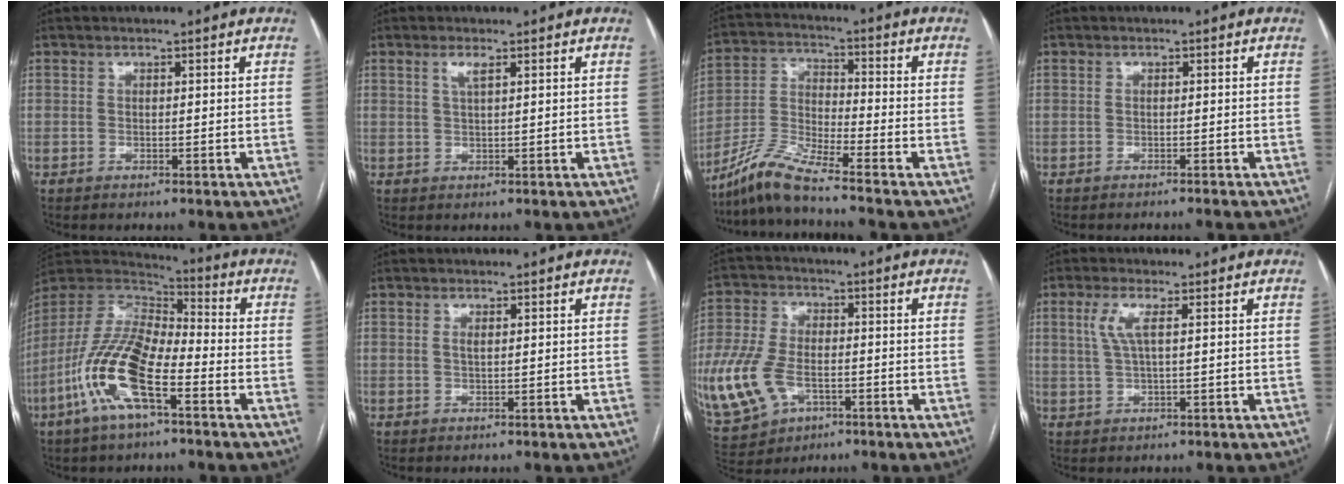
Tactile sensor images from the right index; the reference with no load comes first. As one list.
[{"total": 1.8, "force": [0.9, 0.1, 1.5], "torque": [-0.037, 0.002, 0.019]}, {"total": 8.2, "force": [-7.2, -0.9, 3.8], "torque": [-0.087, -0.014, -0.146]}, {"total": 1.8, "force": [-1.7, -0.6, 0.4], "torque": [-0.001, 0.000, -0.023]}, {"total": 15.5, "force": [-6.2, 4.7, 13.4], "torque": [-0.289, -0.005, -0.120]}, {"total": 0.7, "force": [0.2, 0.1, 0.6], "torque": [-0.016, 0.000, 0.005]}, {"total": 14.9, "force": [-4.4, 9.6, 10.5], "torque": [-0.260, -0.001, -0.073]}, {"total": 3.6, "force": [1.1, 0.4, 3.4], "torque": [-0.080, 0.009, 0.026]}]